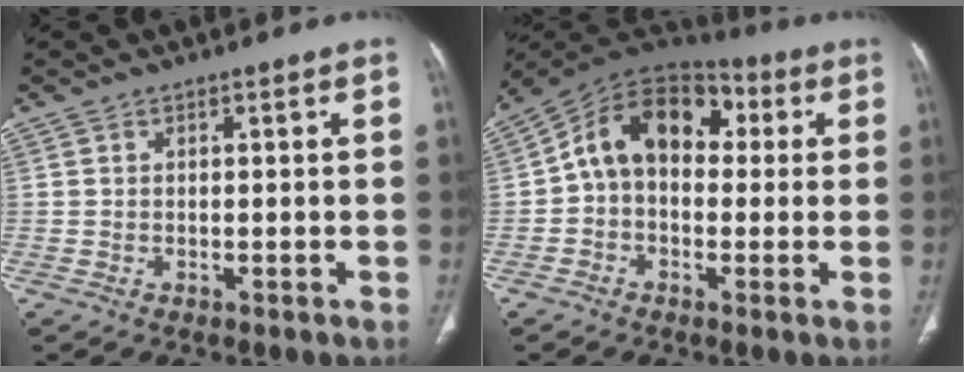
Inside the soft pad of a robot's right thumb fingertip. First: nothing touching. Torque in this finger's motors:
{"motor_torque": [-0.53, 0.97, 0.26, -0.08, 0.16]}